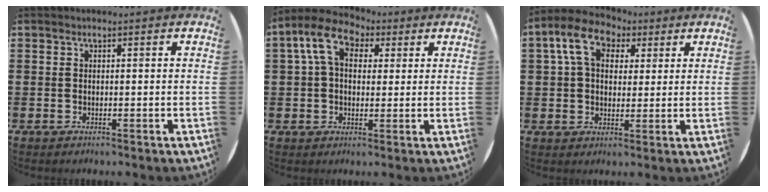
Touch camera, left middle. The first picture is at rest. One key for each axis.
{"total": 7.3, "fx": 3.8, "fy": 4.9, "fz": 3.8, "tx": -0.094, "ty": 0.012, "tz": 0.070}
{"total": 7.6, "fx": 3.9, "fy": 5.3, "fz": 3.8, "tx": -0.087, "ty": 0.015, "tz": 0.070}